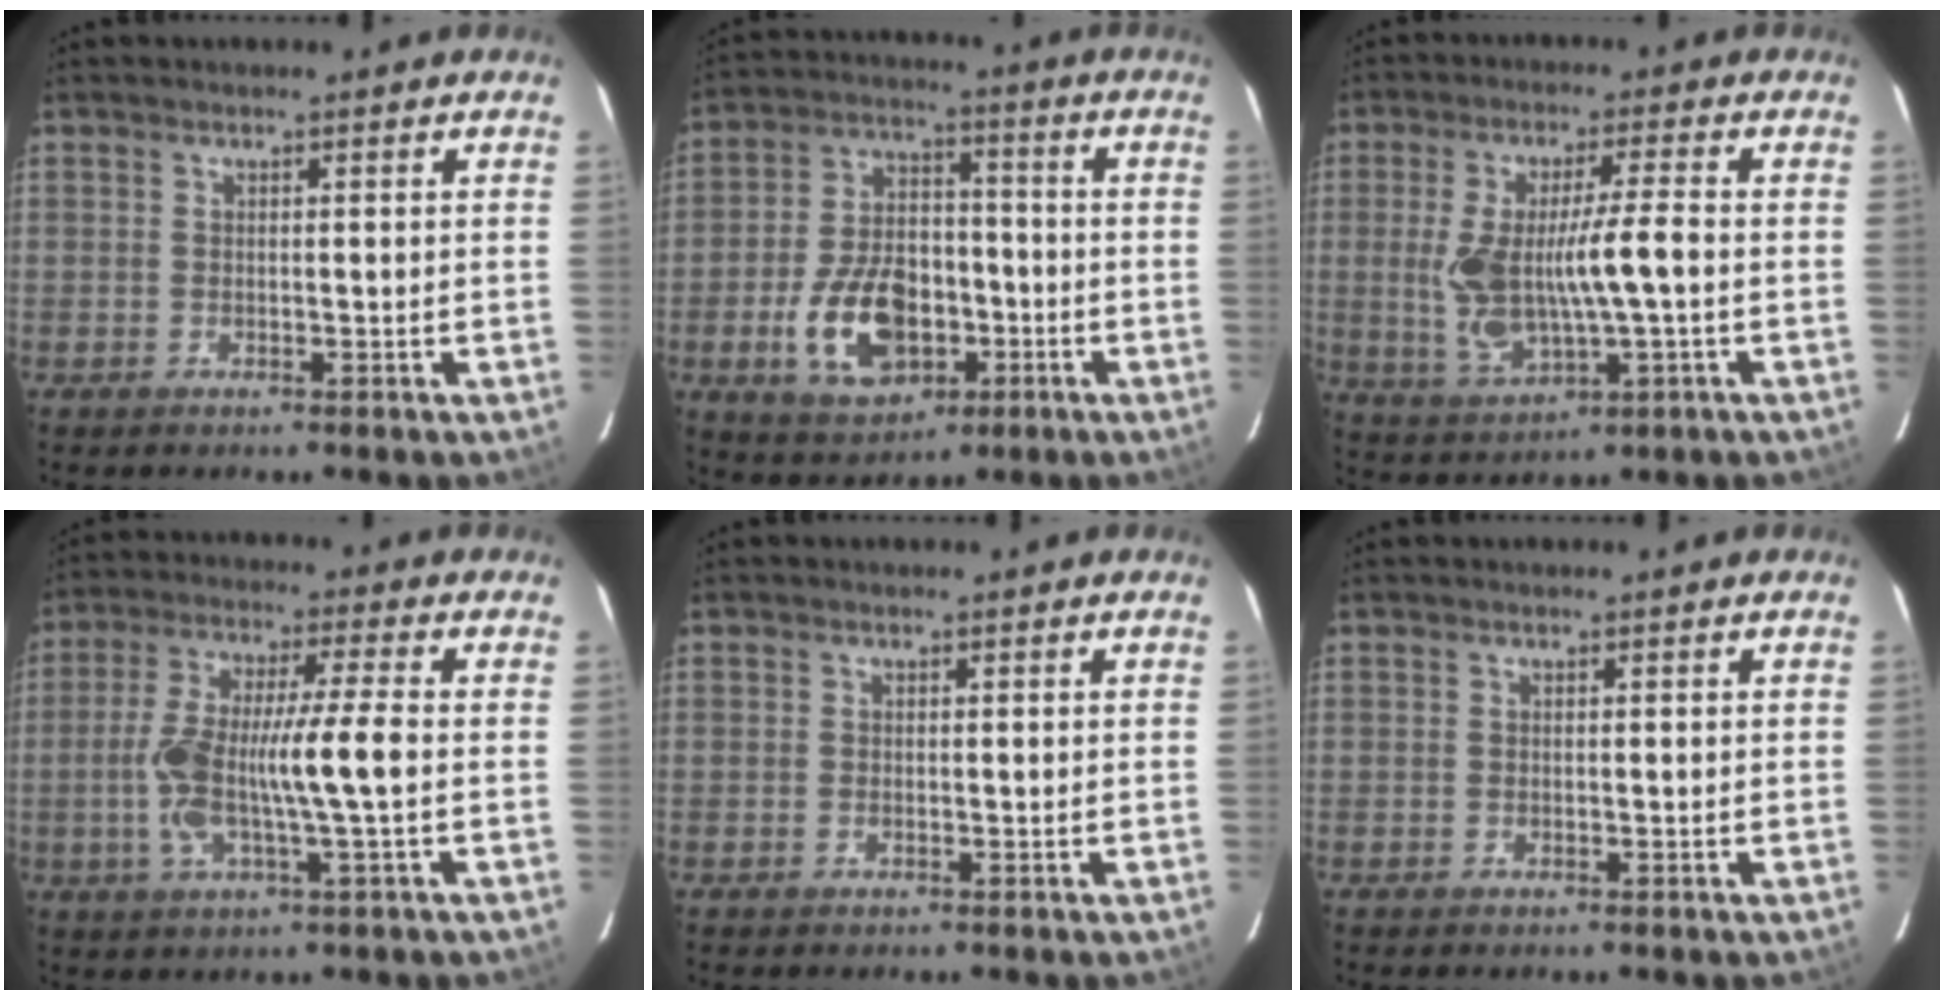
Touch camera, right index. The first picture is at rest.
{"total": 12.7, "force": [-4.2, 7.4, 9.5], "torque": [-0.190, 0.010, -0.067]}
{"total": 11.0, "force": [-0.9, 2.1, 10.8], "torque": [-0.217, 0.004, -0.007]}
{"total": 11.0, "force": [-1.4, 0.6, 10.9], "torque": [-0.218, 0.011, -0.029]}
{"total": 0.0}
{"total": 0.0}